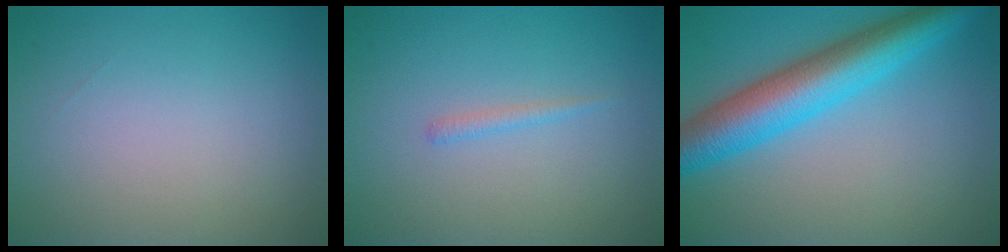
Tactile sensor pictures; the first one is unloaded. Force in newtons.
{"total": 0.8, "press": 0.8, "slide": 0.1}
{"total": 8.1, "press": 8.1, "slide": 0.2}